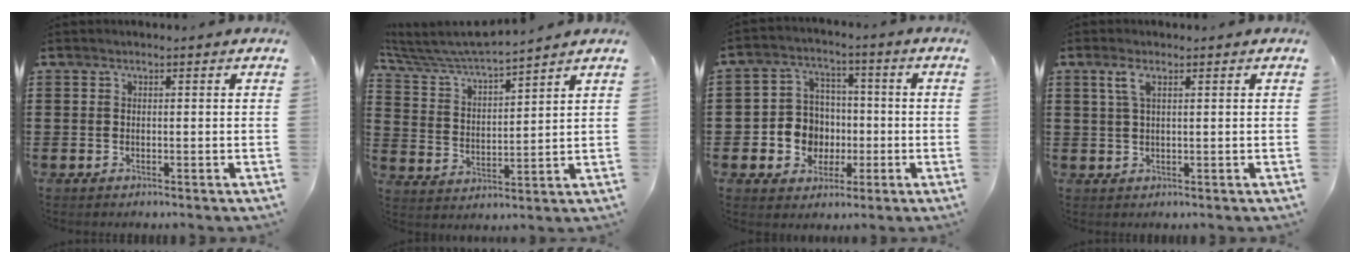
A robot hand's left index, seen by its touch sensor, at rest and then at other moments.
{"total": 6.1, "force": [5.9, -0.2, 1.7], "torque": [-0.062, -0.040, 0.097]}
{"total": 7.4, "force": [-1.3, 6.9, 2.2], "torque": [-0.069, 0.021, -0.019]}
{"total": 2.6, "force": [1.1, 0.7, 2.2], "torque": [-0.049, 0.005, 0.018]}